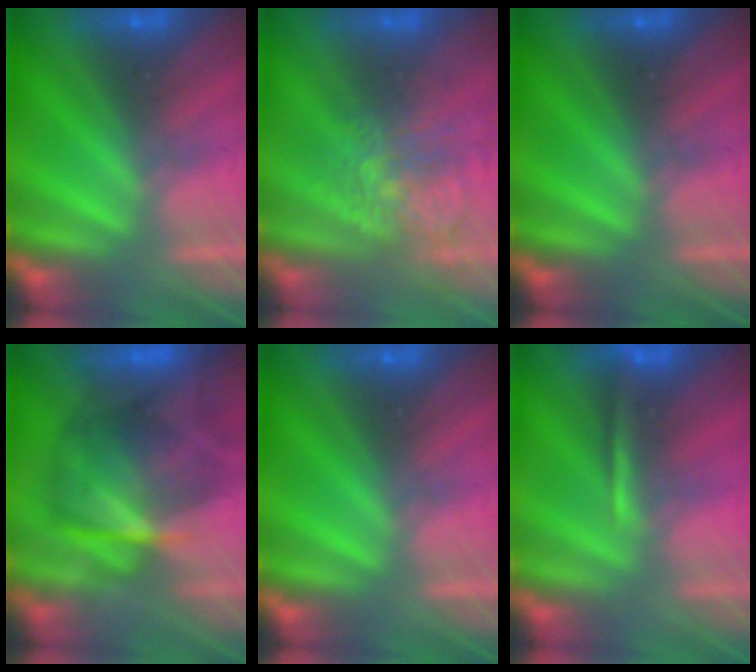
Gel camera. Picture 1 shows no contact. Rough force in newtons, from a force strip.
{"total": 3.4}
{"total": 0.0}
{"total": 7.5}
{"total": 0.0}
{"total": 1.3}